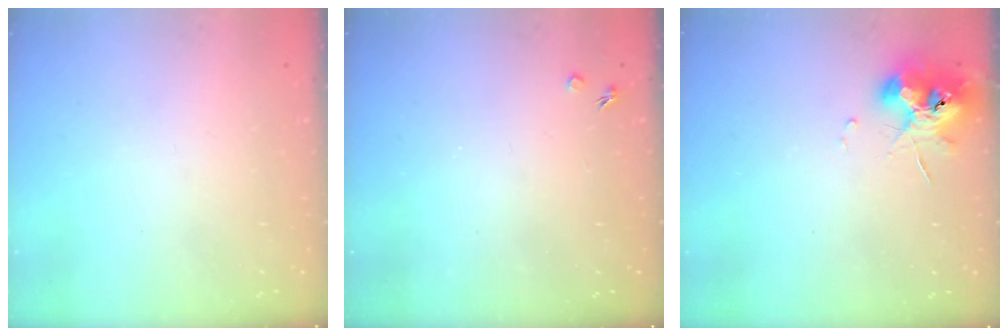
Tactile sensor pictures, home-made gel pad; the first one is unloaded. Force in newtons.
{"total": 1.7, "press": 1.7, "slide": 0.3}
{"total": 9.6, "press": 9.5, "slide": 1.3}